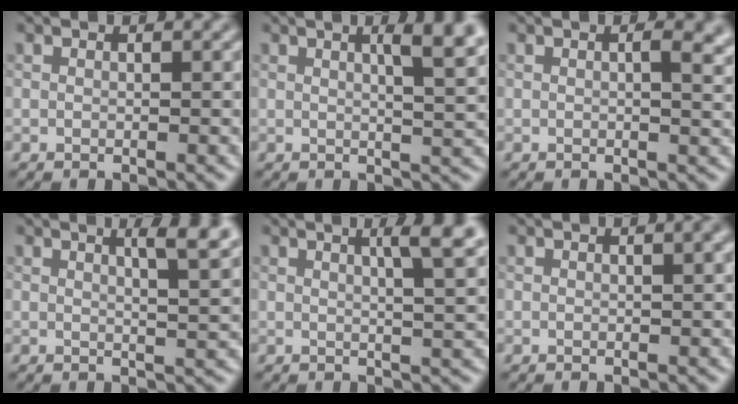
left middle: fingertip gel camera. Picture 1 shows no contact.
{"total": 5.1, "force": [1.9, 1.3, 4.5], "torque": [-0.046, 0.010, 0.021]}
{"total": 2.8, "force": [0.7, 0.9, 2.6], "torque": [-0.034, 0.000, 0.008]}
{"total": 4.6, "force": [2.5, 1.0, 3.8], "torque": [-0.040, 0.007, 0.029]}
{"total": 4.8, "force": [2.1, 1.0, 4.2], "torque": [-0.046, 0.010, 0.023]}
{"total": 1.3, "force": [0.5, 0.3, 1.1], "torque": [-0.013, 0.006, 0.006]}